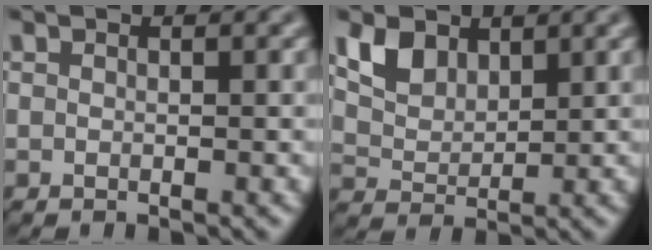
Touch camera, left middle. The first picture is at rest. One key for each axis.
{"total": 3.7, "fx": 2.2, "fy": 2.4, "fz": 1.8, "tx": -0.049, "ty": -0.001, "tz": 0.044}